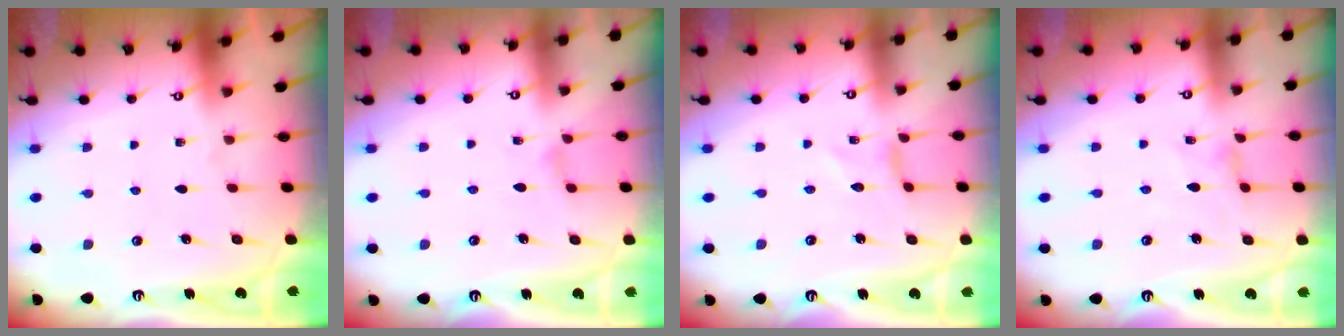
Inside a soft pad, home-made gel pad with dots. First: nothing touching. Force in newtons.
{"total": 1.8, "press": 1.8, "slide": 0.3}
{"total": 0.0}
{"total": 0.0}